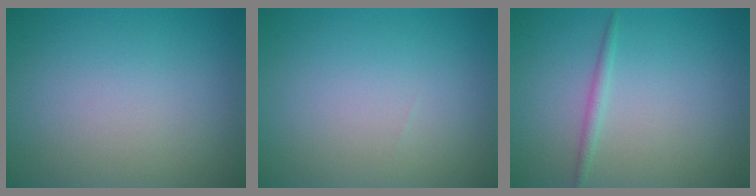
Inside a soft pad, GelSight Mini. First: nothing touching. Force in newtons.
{"total": 0.0}
{"total": 1.1, "press": 1.1, "slide": 0.1}